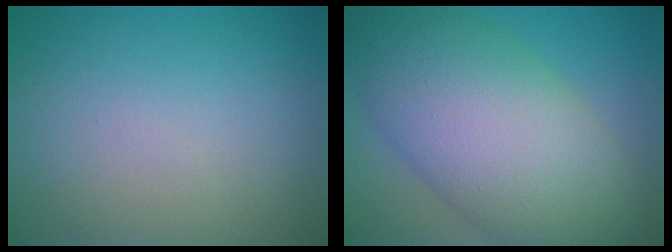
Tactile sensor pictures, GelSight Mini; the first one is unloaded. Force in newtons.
{"total": 12.5, "press": 12.5, "slide": 0.5}